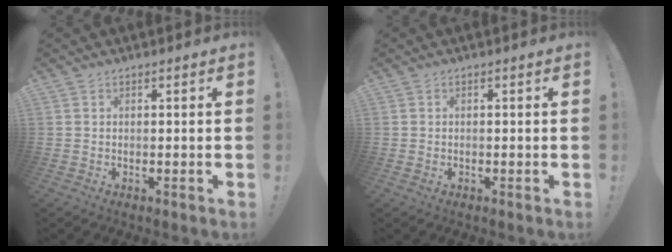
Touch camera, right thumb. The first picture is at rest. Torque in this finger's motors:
{"motor_torque": [-0.12, -0.26, -0.01, 0.15, 0.04]}